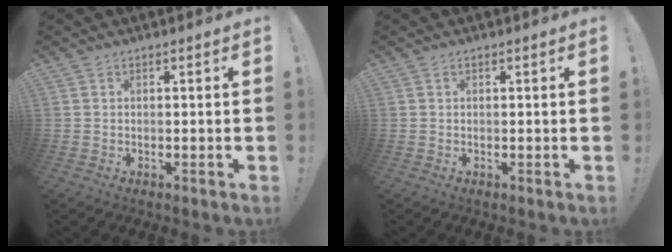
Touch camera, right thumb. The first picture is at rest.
{"total": 0.0}